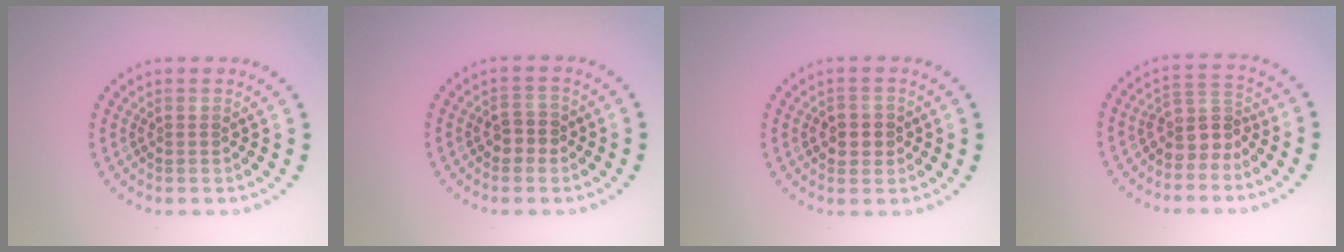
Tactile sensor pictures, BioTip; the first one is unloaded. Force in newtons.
{"total": 1.9, "press": 1.8, "slide": 0.5}
{"total": 2.3, "press": 2.3, "slide": 0.5}
{"total": 3.0, "press": 2.2, "slide": 2.0}